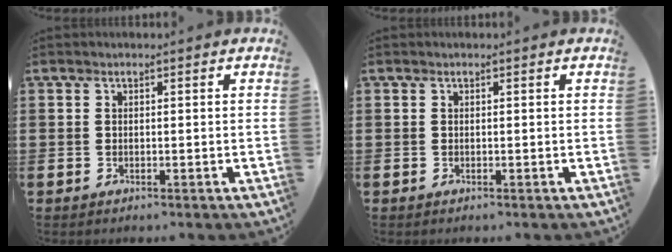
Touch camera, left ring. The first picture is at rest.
{"total": 0.0}